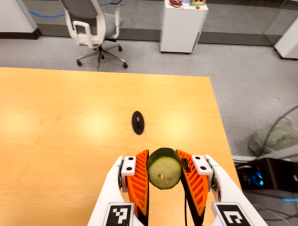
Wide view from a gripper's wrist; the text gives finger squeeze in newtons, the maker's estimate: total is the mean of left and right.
{"total": 11.1, "left": 10.0, "right": 12.2}